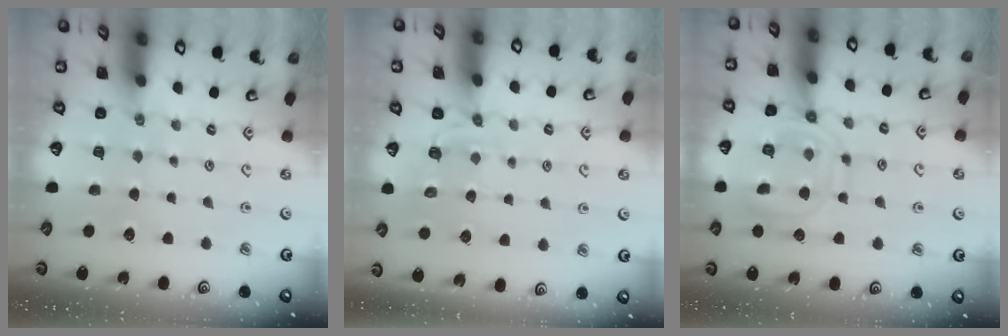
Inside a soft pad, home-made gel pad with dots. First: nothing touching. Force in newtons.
{"total": 2.8, "press": 2.2, "slide": 1.8}
{"total": 13.9, "press": 13.8, "slide": 1.1}